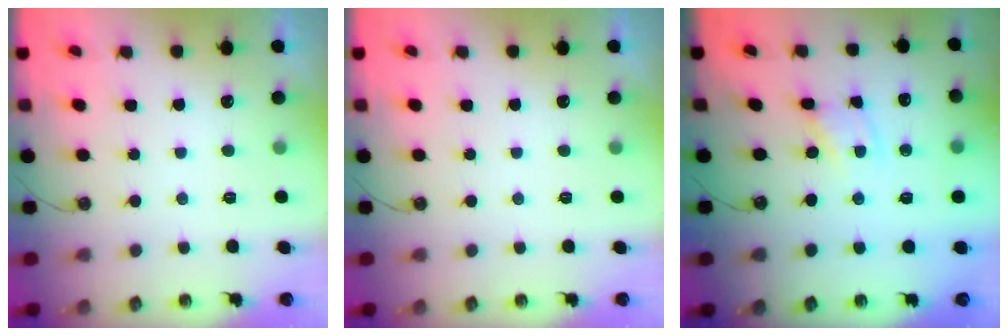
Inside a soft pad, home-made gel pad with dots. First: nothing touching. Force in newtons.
{"total": 0.0}
{"total": 2.6, "press": 2.6, "slide": 0.2}